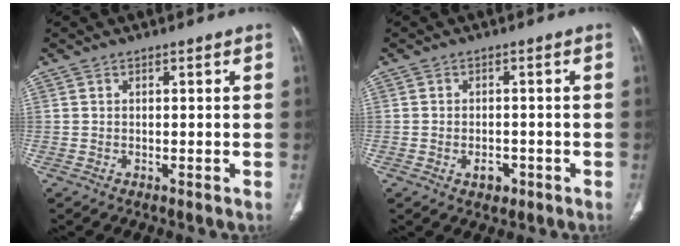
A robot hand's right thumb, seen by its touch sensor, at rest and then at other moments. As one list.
[{"total": 2.9, "force": [-1.2, 2.0, 1.7], "torque": [-0.017, 0.007, -0.011]}]